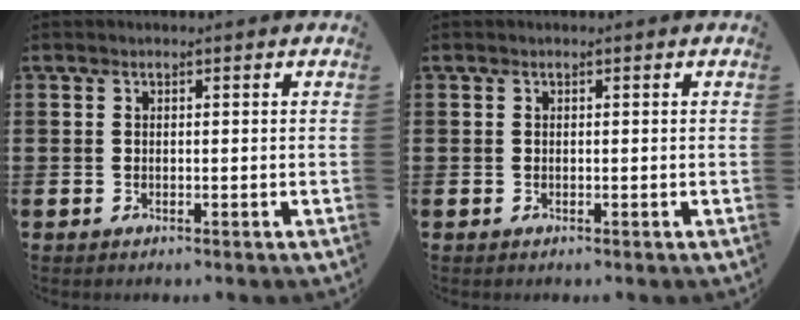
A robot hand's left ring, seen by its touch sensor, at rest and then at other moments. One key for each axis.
{"total": 0.0}